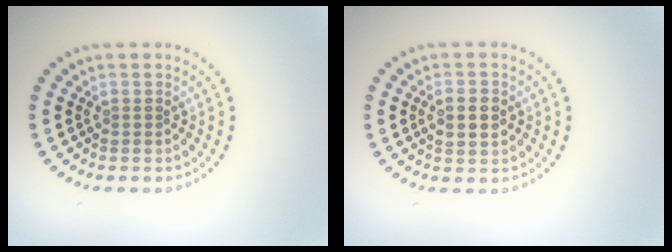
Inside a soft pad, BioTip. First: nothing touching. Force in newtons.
{"total": 2.4, "press": 2.4, "slide": 0.2}